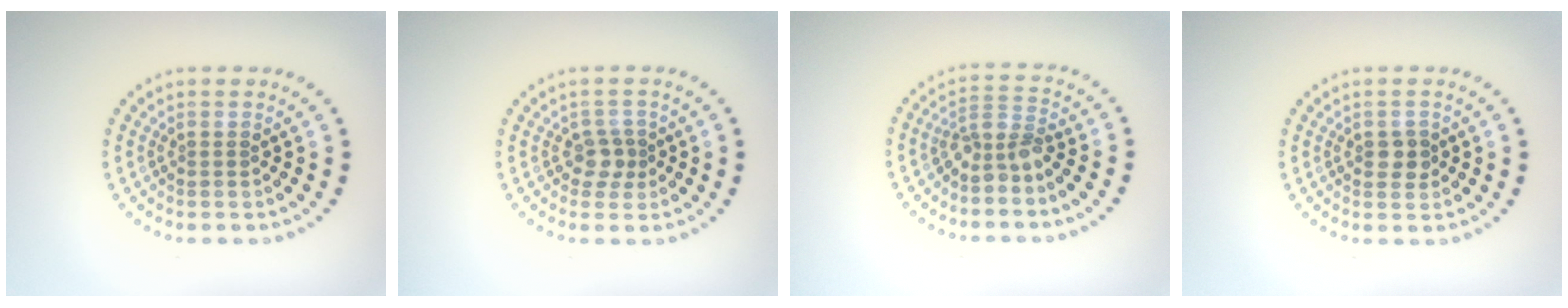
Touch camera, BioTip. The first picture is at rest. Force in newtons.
{"total": 1.8, "press": 1.5, "slide": 1.0}
{"total": 2.5, "press": 1.9, "slide": 1.6}
{"total": 1.7, "press": 1.6, "slide": 0.2}